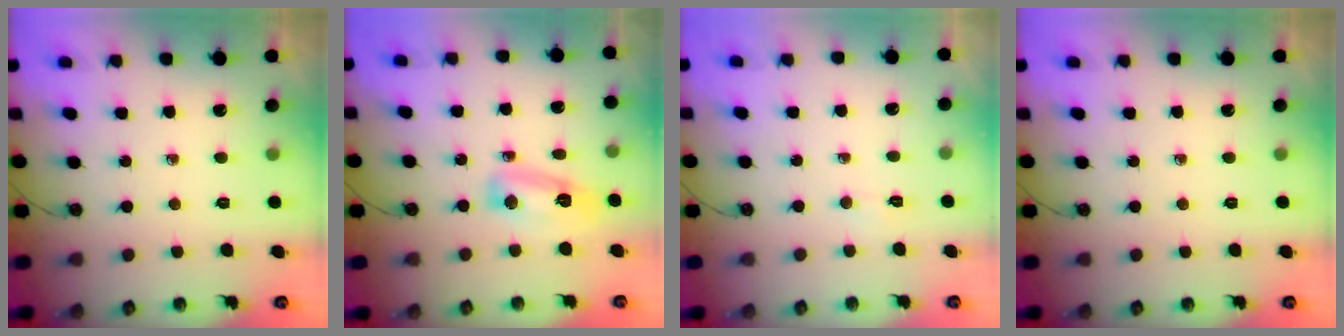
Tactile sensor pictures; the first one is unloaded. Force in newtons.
{"total": 14.1, "press": 8.6, "slide": 11.2}
{"total": 2.5, "press": 2.5, "slide": 0.3}
{"total": 0.0}